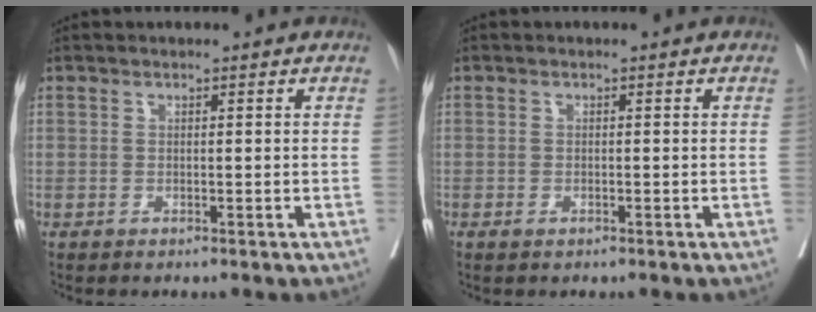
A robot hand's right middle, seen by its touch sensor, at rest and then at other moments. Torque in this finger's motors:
{"motor_torque": [0.25, -0.25, -0.02, -0.01]}